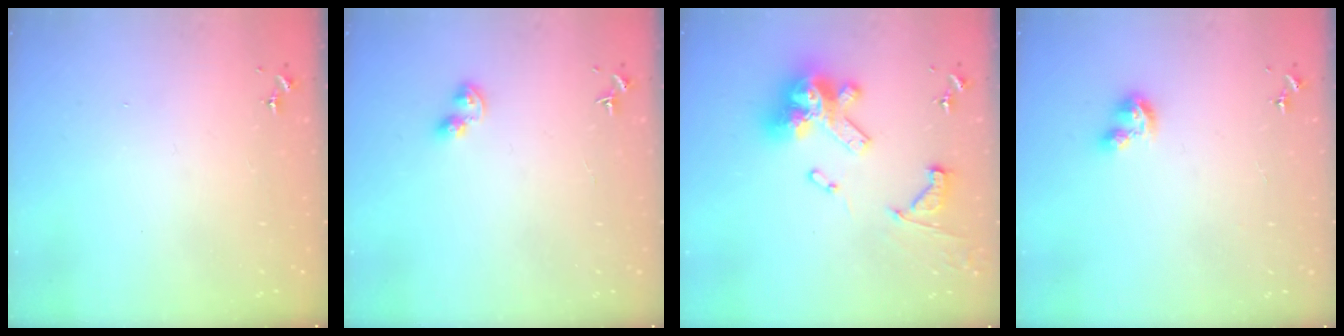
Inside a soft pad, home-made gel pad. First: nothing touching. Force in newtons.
{"total": 4.2, "press": 4.1, "slide": 0.5}
{"total": 20.0, "press": 19.9, "slide": 2.2}
{"total": 4.8, "press": 4.7, "slide": 0.4}